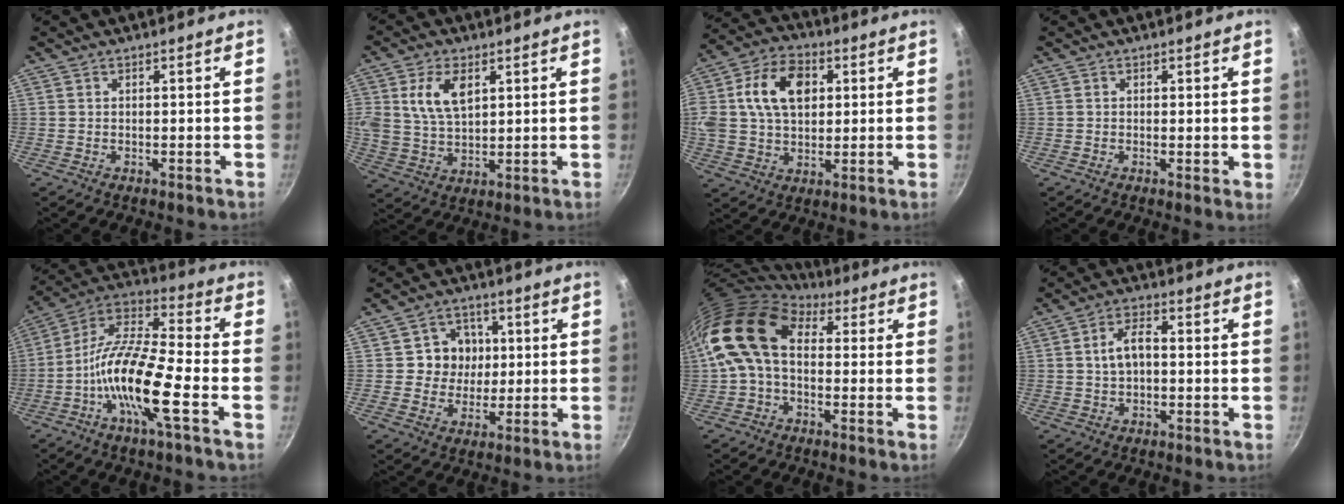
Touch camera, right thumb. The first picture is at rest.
{"total": 9.2, "force": [3.4, 5.5, 6.6], "torque": [-0.118, -0.016, 0.066]}
{"total": 16.5, "force": [3.8, 11.5, 11.1], "torque": [-0.195, 0.019, 0.055]}
{"total": 1.0, "force": [0.4, 0.3, 0.8], "torque": [-0.013, -0.003, 0.002]}
{"total": 16.4, "force": [-5.9, 3.6, 14.9], "torque": [-0.280, 0.043, -0.135]}
{"total": 7.2, "force": [0.9, 6.9, 2.0], "torque": [0.010, 0.002, 0.006]}
{"total": 13.9, "force": [1.4, 9.5, 10.1], "torque": [-0.170, 0.027, 0.002]}
{"total": 5.5, "force": [0.0, 3.2, 4.4], "torque": [-0.074, 0.023, -0.004]}